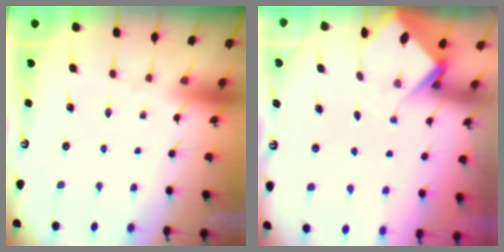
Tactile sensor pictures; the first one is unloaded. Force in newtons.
{"total": 3.8, "press": 3.8, "slide": 0.3}